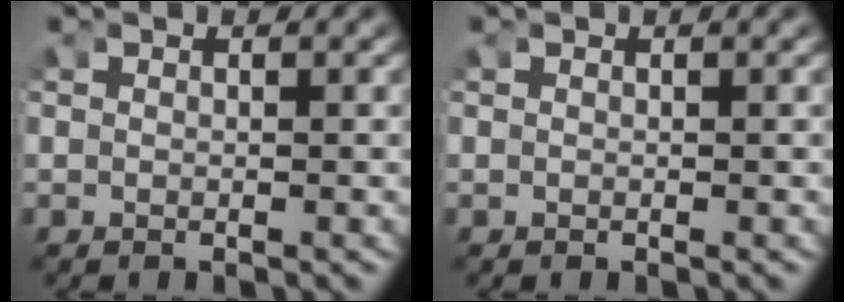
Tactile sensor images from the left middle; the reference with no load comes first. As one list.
[{"total": 0.0}]